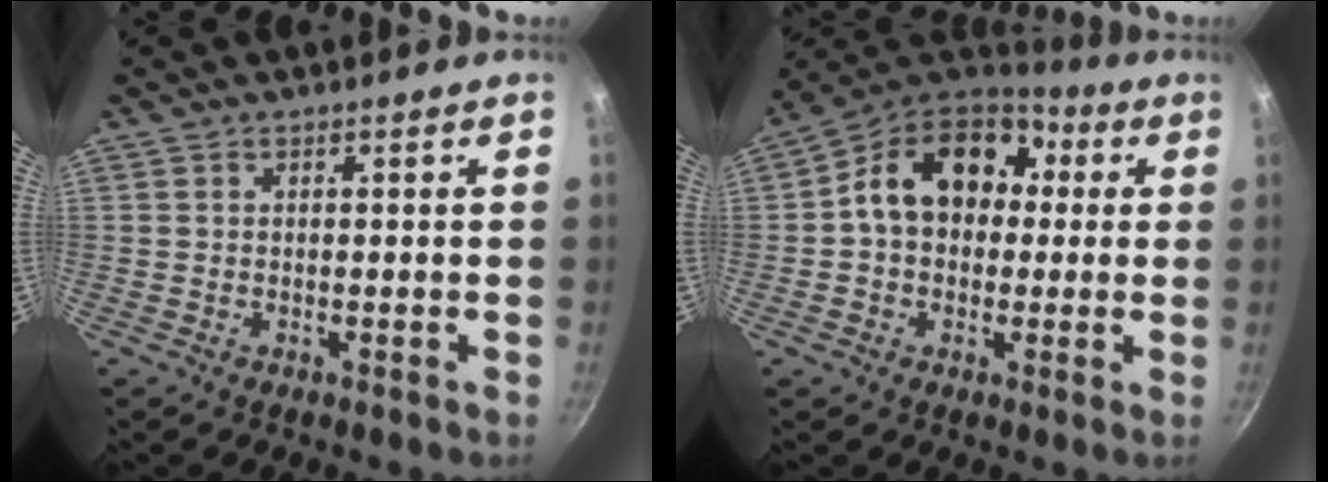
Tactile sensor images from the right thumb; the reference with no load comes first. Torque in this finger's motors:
{"motor_torque": [0.63, 1.65, 1.42, -0.57, 0.13]}